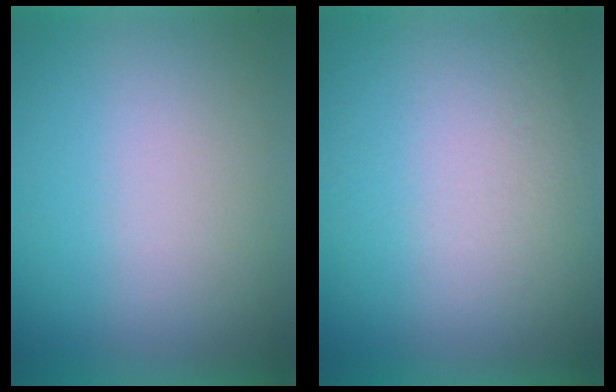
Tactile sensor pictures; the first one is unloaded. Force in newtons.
{"total": 2.6}